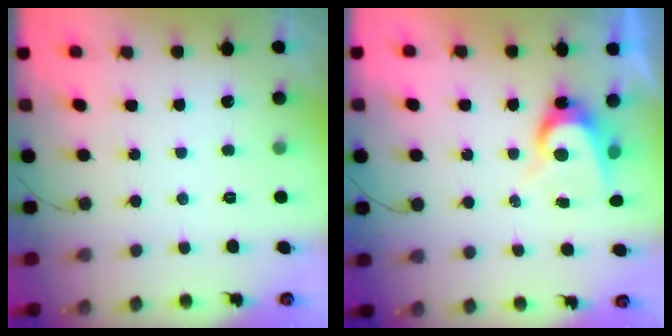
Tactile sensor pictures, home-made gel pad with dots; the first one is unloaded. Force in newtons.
{"total": 7.4, "press": 7.4, "slide": 0.2}